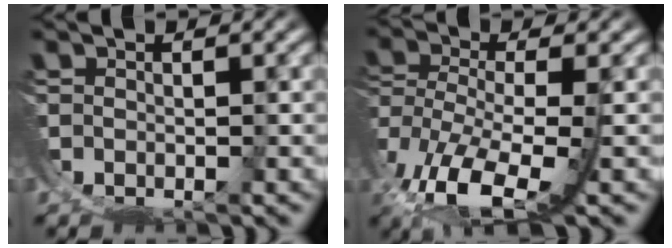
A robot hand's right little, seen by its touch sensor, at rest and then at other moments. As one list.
[{"total": 6.5, "force": [-0.1, 3.5, 5.5], "torque": [-0.145, -0.046, 0.023]}]